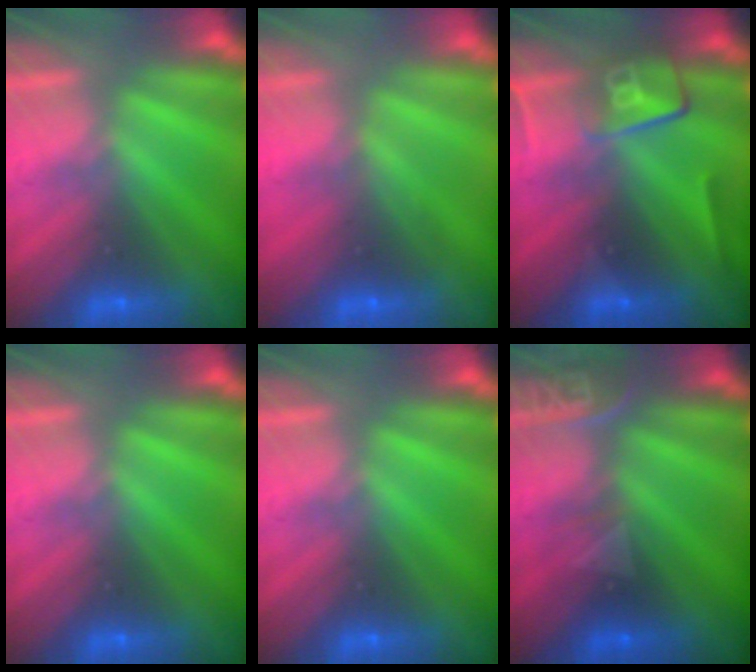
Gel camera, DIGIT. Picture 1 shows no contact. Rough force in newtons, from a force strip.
{"total": 2.6}
{"total": 2.4}
{"total": 0.0}
{"total": 0.0}
{"total": 2.4}